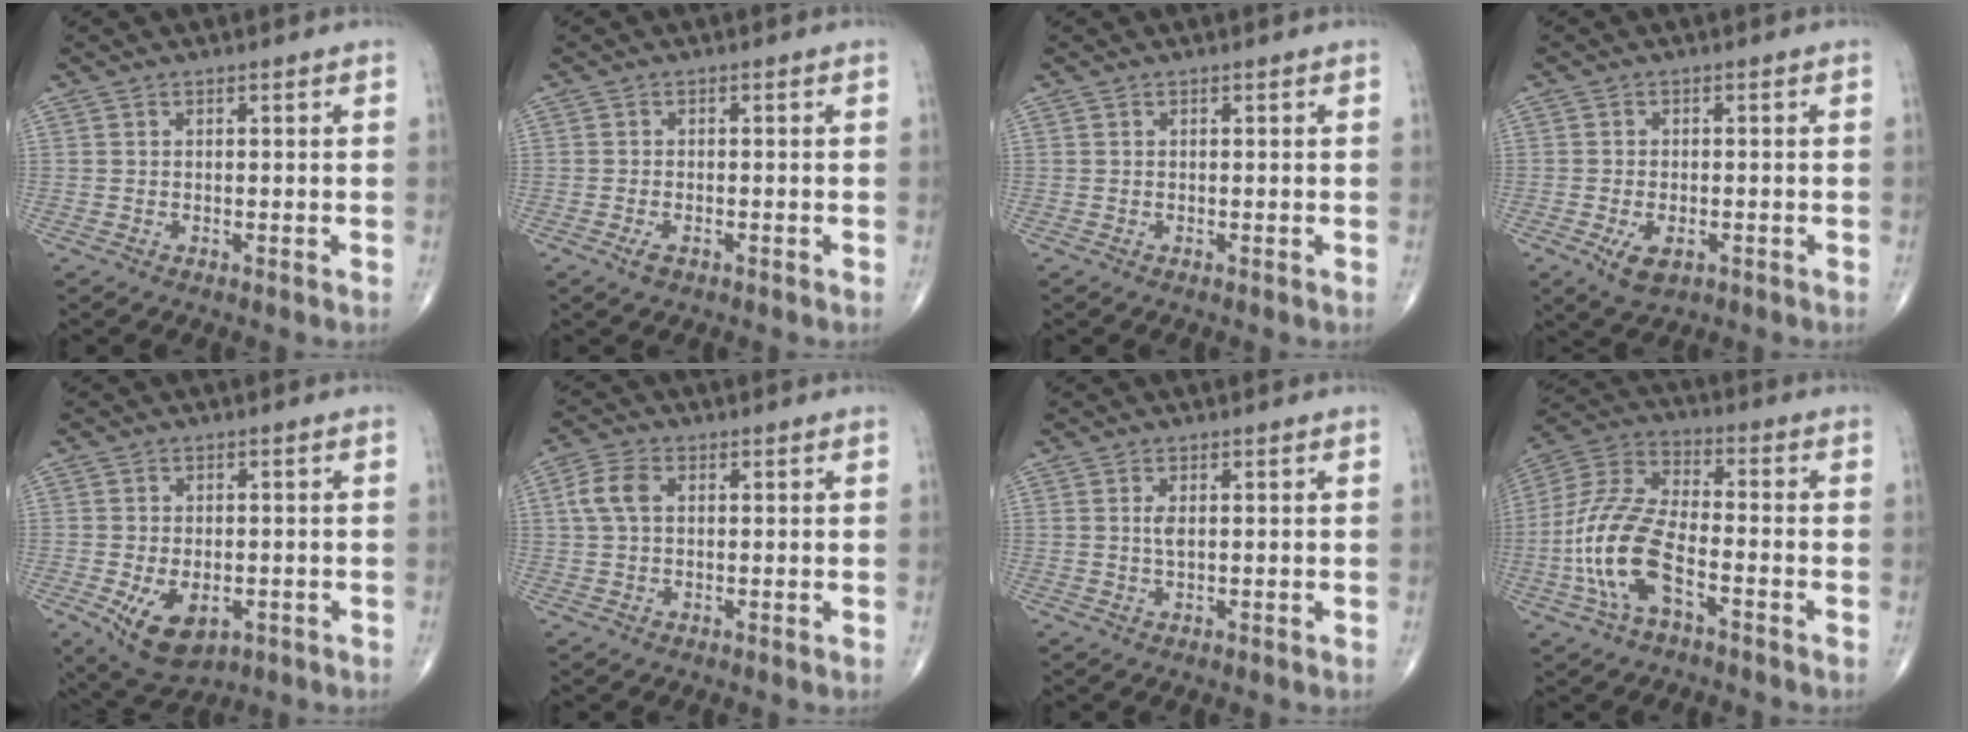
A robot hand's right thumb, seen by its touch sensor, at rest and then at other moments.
{"total": 1.8, "force": [-0.9, 0.9, 1.2], "torque": [-0.023, 0.004, -0.016]}
{"total": 0.0}
{"total": 4.6, "force": [-1.8, 2.4, 3.4], "torque": [-0.056, -0.001, -0.024]}
{"total": 8.9, "force": [-2.9, 5.3, 6.6], "torque": [-0.100, -0.002, -0.033]}
{"total": 5.2, "force": [1.0, 3.3, 3.9], "torque": [-0.088, 0.012, 0.016]}
{"total": 2.3, "force": [0.4, 0.7, 2.2], "torque": [-0.048, -0.004, 0.010]}
{"total": 15.0, "force": [-5.1, 6.8, 12.4], "torque": [-0.265, 0.037, -0.099]}